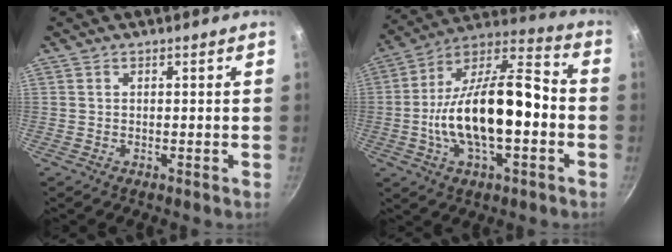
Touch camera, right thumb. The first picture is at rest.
{"total": 21.6, "force": [-3.2, 9.9, 19.0], "torque": [-0.317, 0.043, -0.066]}